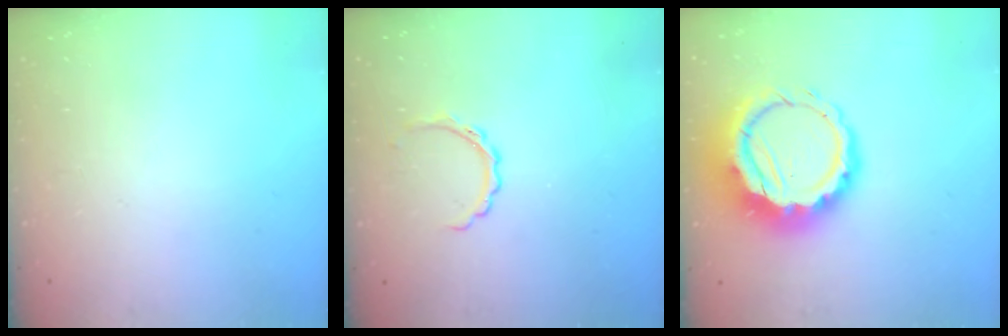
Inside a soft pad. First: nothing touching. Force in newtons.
{"total": 4.3, "press": 4.2, "slide": 0.9}
{"total": 12.3, "press": 12.1, "slide": 2.3}